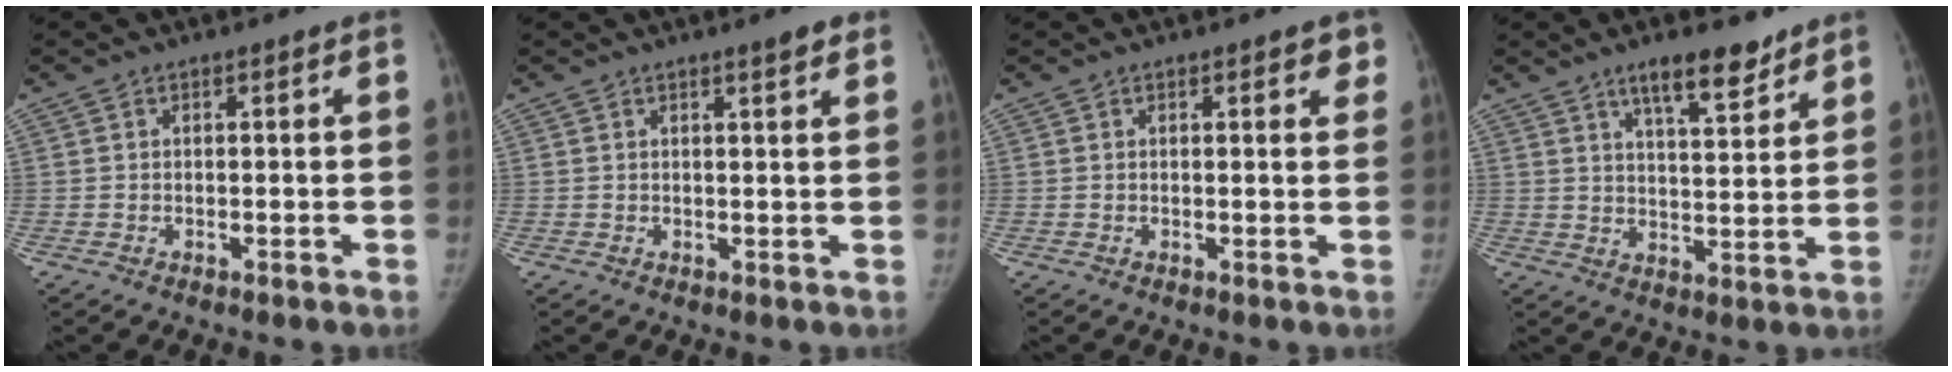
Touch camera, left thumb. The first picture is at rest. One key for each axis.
{"total": 2.7, "fx": 1.9, "fy": 0.3, "fz": 2.0, "tx": -0.026, "ty": -0.010, "tz": 0.025}
{"total": 2.8, "fx": 1.6, "fy": 1.1, "fz": 2.0, "tx": -0.006, "ty": -0.003, "tz": 0.014}
{"total": 8.8, "fx": 6.4, "fy": 2.6, "fz": 5.4, "tx": -0.066, "ty": -0.044, "tz": 0.103}